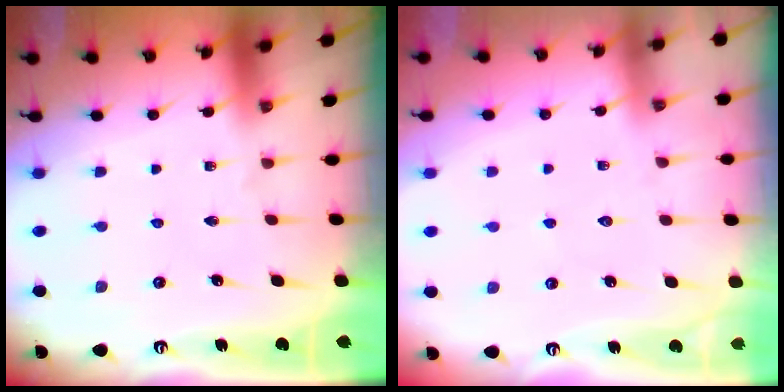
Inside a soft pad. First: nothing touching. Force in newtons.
{"total": 4.8, "press": 4.8, "slide": 0.7}